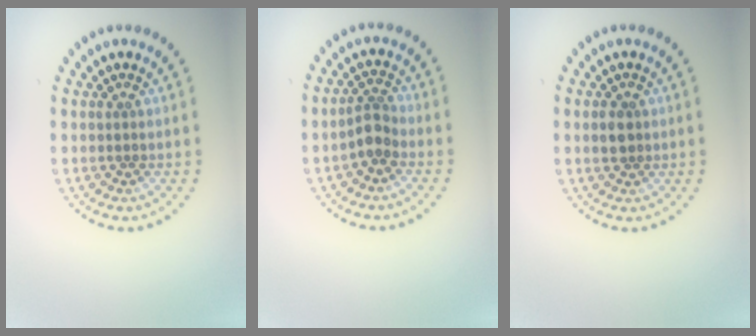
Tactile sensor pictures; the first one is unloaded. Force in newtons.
{"total": 2.1, "press": 1.7, "slide": 1.3}
{"total": 1.5, "press": 1.5, "slide": 0.3}